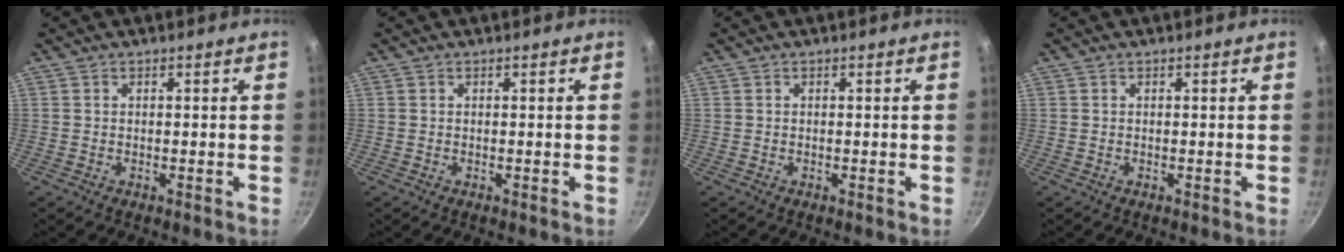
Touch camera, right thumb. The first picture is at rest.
{"total": 0.0}
{"total": 0.0}
{"total": 0.0}